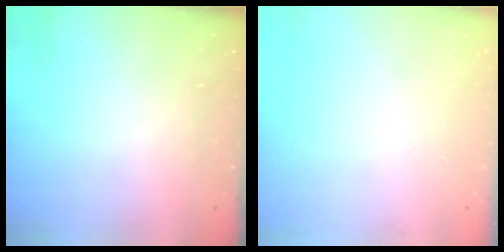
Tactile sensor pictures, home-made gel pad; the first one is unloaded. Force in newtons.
{"total": 0.0}